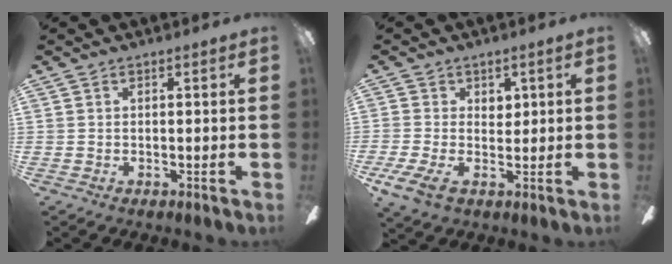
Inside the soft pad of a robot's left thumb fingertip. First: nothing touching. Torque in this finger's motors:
{"motor_torque": [0.19, 0.42, 0.51, -0.42, 0.11]}